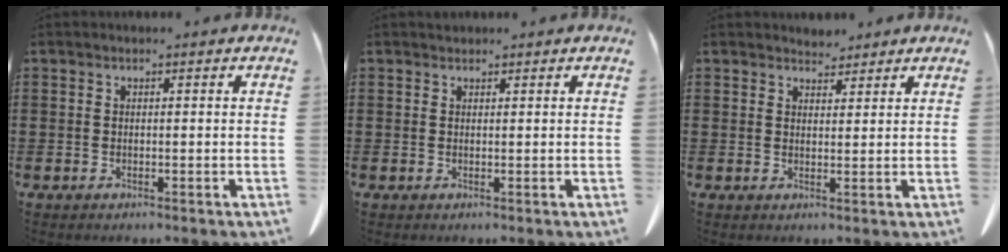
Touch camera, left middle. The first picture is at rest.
{"total": 0.6, "force": [0.6, 0.2, 0.0], "torque": [-0.001, -0.001, 0.013]}
{"total": 2.6, "force": [2.5, 0.7, 0.0], "torque": [0.000, -0.007, 0.048]}